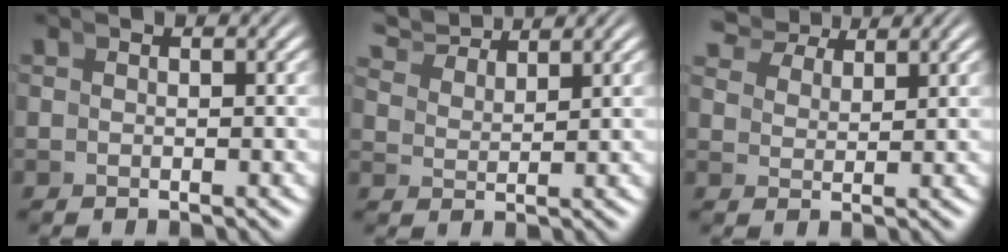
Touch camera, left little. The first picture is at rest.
{"total": 4.7, "force": [4.5, 0.6, 1.3], "torque": [-0.020, 0.020, 0.075]}
{"total": 5.0, "force": [4.7, 1.0, 1.5], "torque": [-0.013, 0.022, 0.074]}